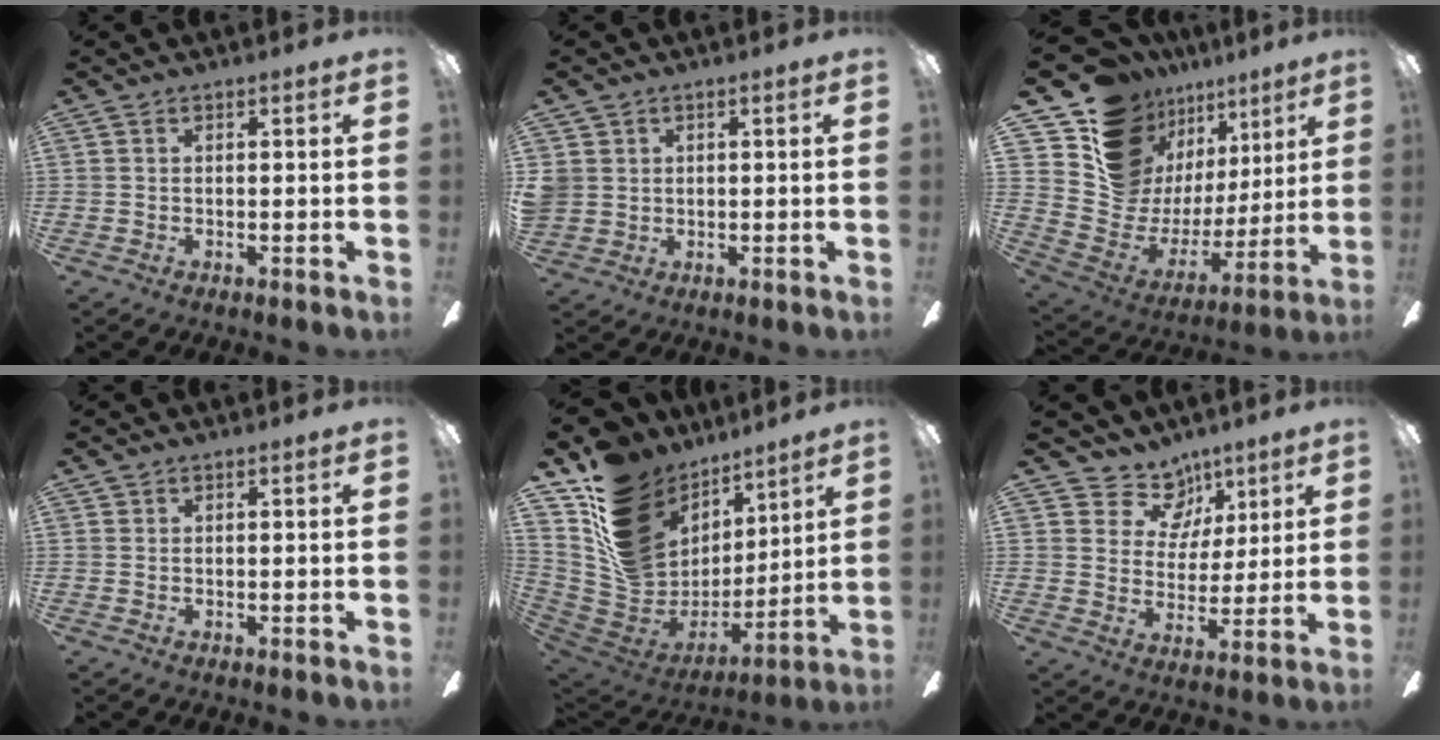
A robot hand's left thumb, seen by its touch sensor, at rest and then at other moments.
{"total": 3.3, "force": [0.9, 3.1, 0.6], "torque": [-0.018, 0.008, 0.020]}
{"total": 15.8, "force": [10.0, 11.1, 5.1], "torque": [-0.095, -0.087, 0.200]}
{"total": 0.0}
{"total": 19.6, "force": [9.5, 15.3, 7.9], "torque": [-0.154, -0.061, 0.206]}
{"total": 10.5, "force": [6.9, 7.5, 2.4], "torque": [-0.040, -0.046, 0.131]}